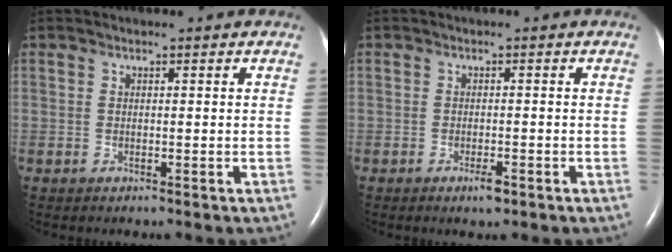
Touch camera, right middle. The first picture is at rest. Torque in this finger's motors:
{"motor_torque": [0.21, -0.20, 0.12, 0.04]}